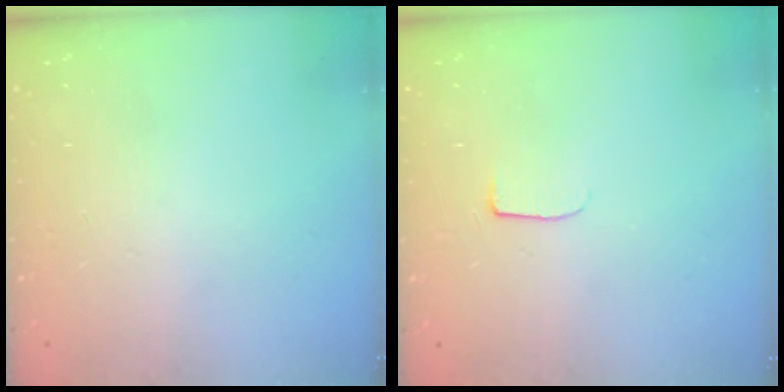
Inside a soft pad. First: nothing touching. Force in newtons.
{"total": 5.1, "press": 5.0, "slide": 0.6}